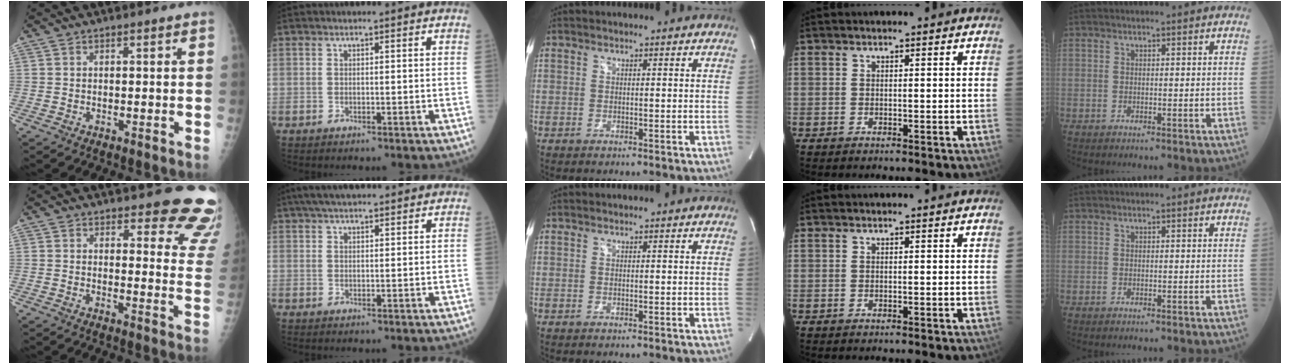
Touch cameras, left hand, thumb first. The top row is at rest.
{"thumb": {"total": 12.6, "force": [11.4, 3.5, 3.8], "torque": [0.009, -0.099, 0.101]}, "index": {"total": 8.9, "force": [7.5, 1.7, 4.5], "torque": [-0.066, 0.037, 0.114]}}